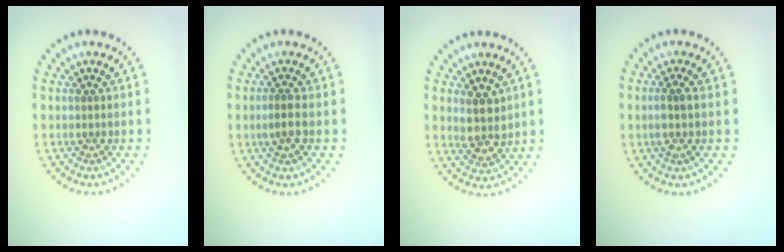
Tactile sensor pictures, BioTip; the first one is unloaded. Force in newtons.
{"total": 1.9, "press": 1.8, "slide": 0.6}
{"total": 2.9, "press": 2.6, "slide": 1.3}
{"total": 1.3, "press": 1.1, "slide": 0.7}